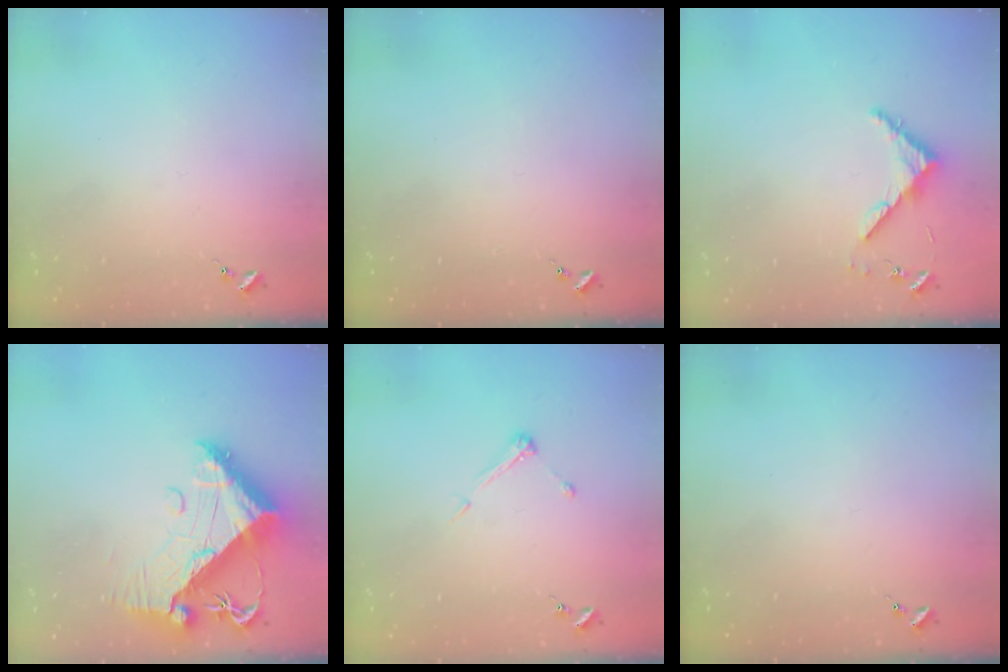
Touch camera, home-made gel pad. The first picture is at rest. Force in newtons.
{"total": 0.0}
{"total": 4.6, "press": 4.6, "slide": 0.4}
{"total": 13.2, "press": 13.1, "slide": 1.4}
{"total": 5.7, "press": 5.7, "slide": 0.4}
{"total": 0.0}